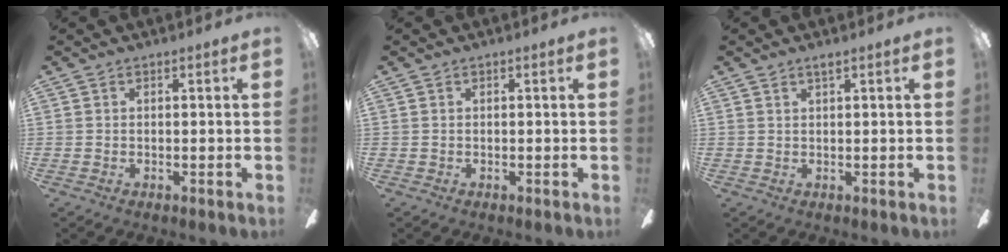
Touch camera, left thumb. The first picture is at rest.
{"total": 0.0}
{"total": 1.1, "force": [0.9, 0.1, 0.5], "torque": [-0.013, 0.000, 0.017]}